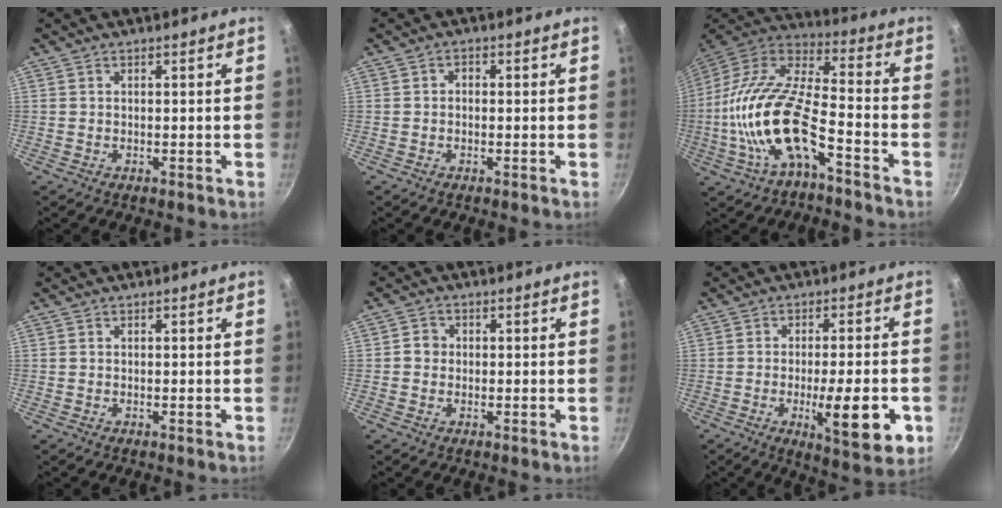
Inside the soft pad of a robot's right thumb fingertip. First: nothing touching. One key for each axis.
{"total": 1.1, "fx": -0.4, "fy": 0.9, "fz": 0.6, "tx": -0.008, "ty": 0.006, "tz": -0.007}
{"total": 19.6, "fx": -7.1, "fy": 7.8, "fz": 16.5, "tx": -0.315, "ty": 0.050, "tz": -0.146}
{"total": 0.0}
{"total": 2.5, "fx": -0.2, "fy": 2.4, "fz": 0.9, "tx": -0.001, "ty": 0.008, "tz": -0.009}
{"total": 13.2, "fx": -3.8, "fy": 3.6, "fz": 12.2, "tx": -0.161, "ty": 0.002, "tz": -0.049}